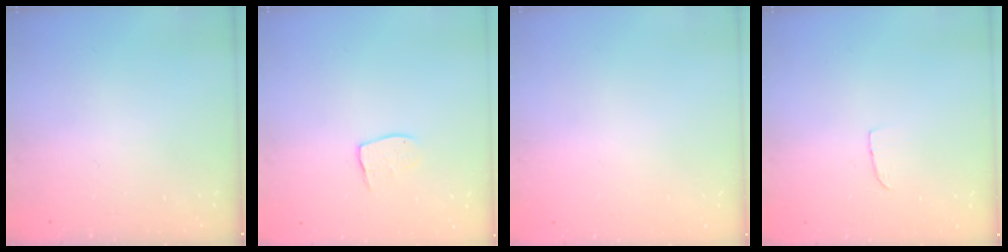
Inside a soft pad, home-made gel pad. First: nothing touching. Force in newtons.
{"total": 7.0, "press": 7.0, "slide": 0.5}
{"total": 0.0}
{"total": 4.2, "press": 4.2, "slide": 0.4}